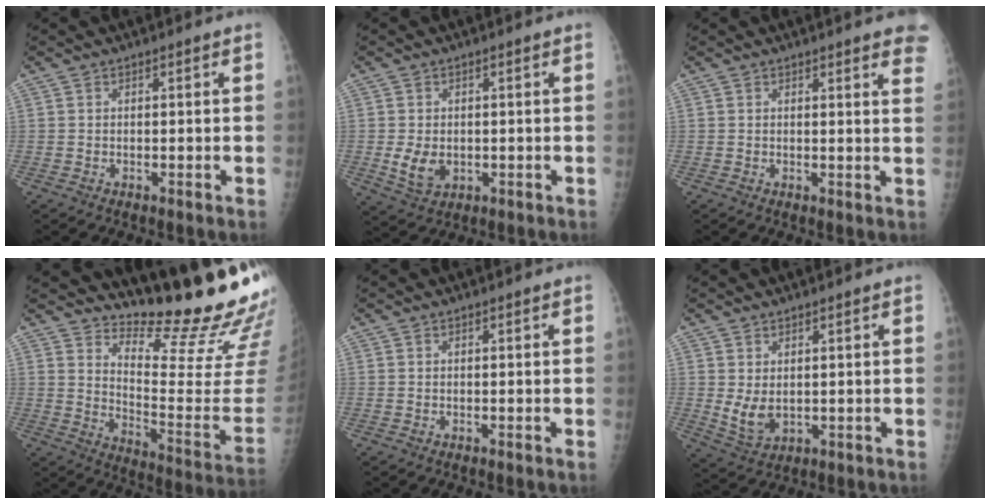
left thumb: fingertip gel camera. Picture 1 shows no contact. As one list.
[{"total": 5.0, "force": [-0.4, 3.6, 3.4], "torque": [-0.050, -0.008, 0.005]}, {"total": 7.9, "force": [6.2, 1.3, 4.8], "torque": [-0.038, -0.016, 0.052]}, {"total": 20.0, "force": [17.7, 2.0, 9.2], "torque": [-0.107, -0.181, 0.245]}, {"total": 0.0}, {"total": 5.2, "force": [1.1, 3.2, 4.0], "torque": [-0.066, -0.016, 0.034]}]